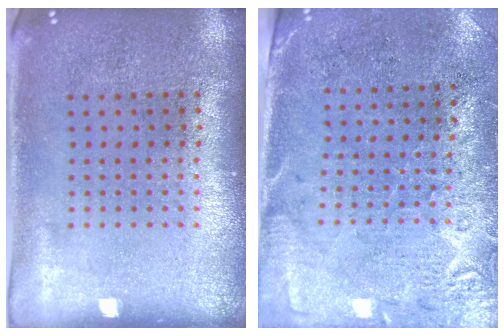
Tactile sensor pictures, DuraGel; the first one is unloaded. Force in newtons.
{"total": 2.7, "press": 2.4, "slide": 1.3}